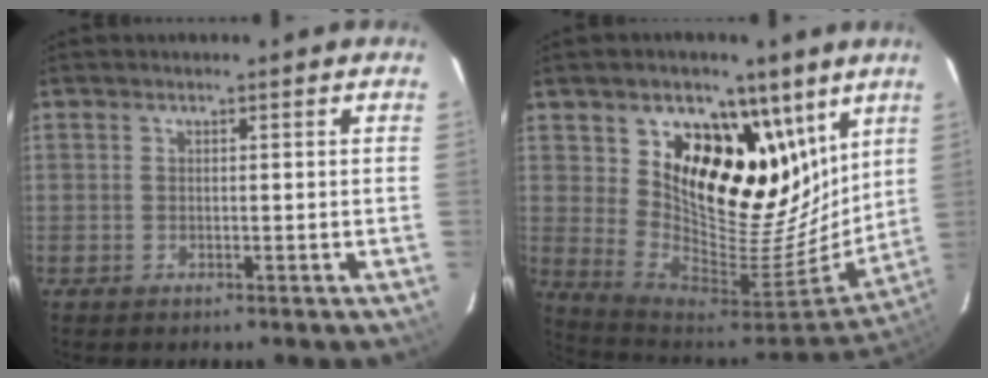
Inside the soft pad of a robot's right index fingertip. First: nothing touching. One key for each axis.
{"total": 23.0, "fx": 12.5, "fy": 14.5, "fz": 12.7, "tx": -0.222, "ty": -0.025, "tz": 0.228}